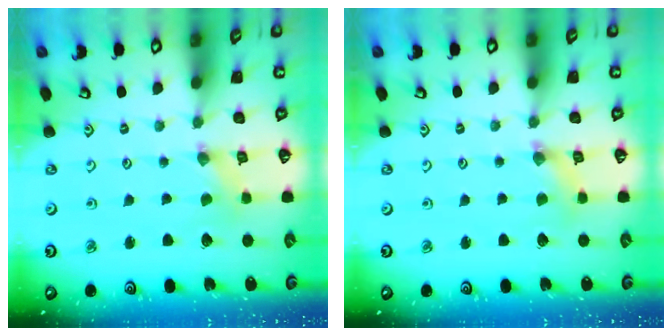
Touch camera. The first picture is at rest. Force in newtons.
{"total": 1.7, "press": 1.7, "slide": 0.2}